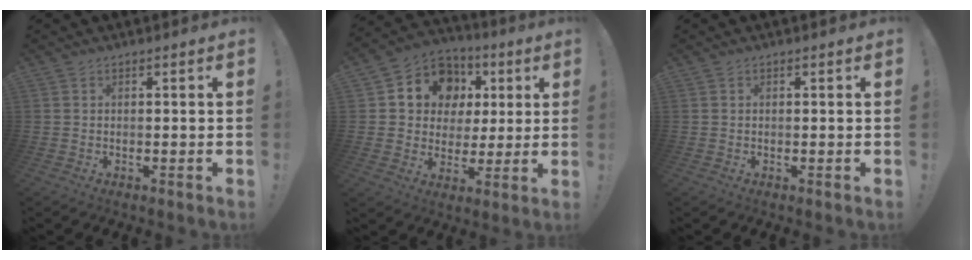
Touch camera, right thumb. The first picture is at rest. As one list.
[{"total": 13.1, "force": [4.5, 11.3, 4.8], "torque": [-0.068, -0.020, 0.103]}, {"total": 0.0}]